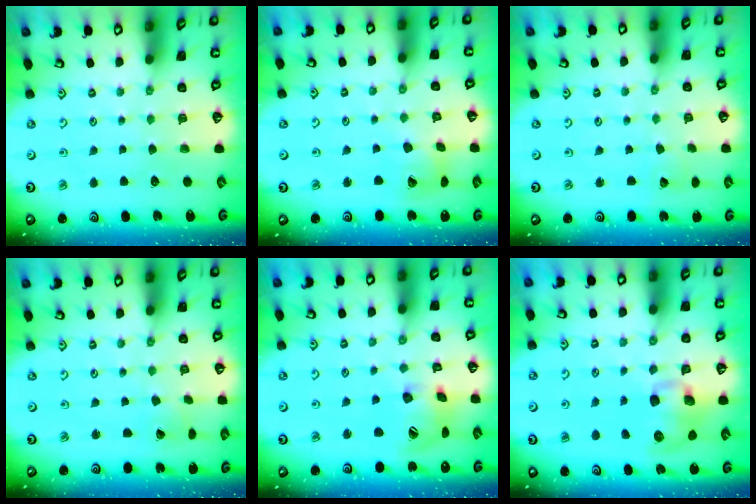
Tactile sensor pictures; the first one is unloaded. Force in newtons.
{"total": 9.0, "press": 8.9, "slide": 1.3}
{"total": 2.5, "press": 2.5, "slide": 0.4}
{"total": 0.0}
{"total": 16.9, "press": 16.8, "slide": 2.2}
{"total": 9.5, "press": 9.4, "slide": 1.7}